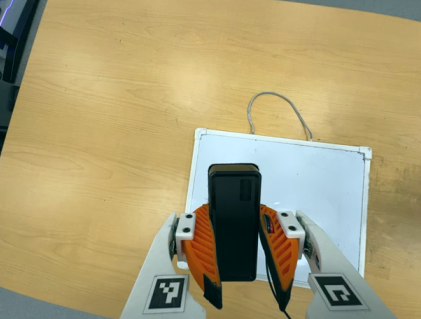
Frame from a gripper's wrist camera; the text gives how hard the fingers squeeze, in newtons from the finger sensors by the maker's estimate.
{"total": 7.5, "left": 6.1, "right": 8.9}